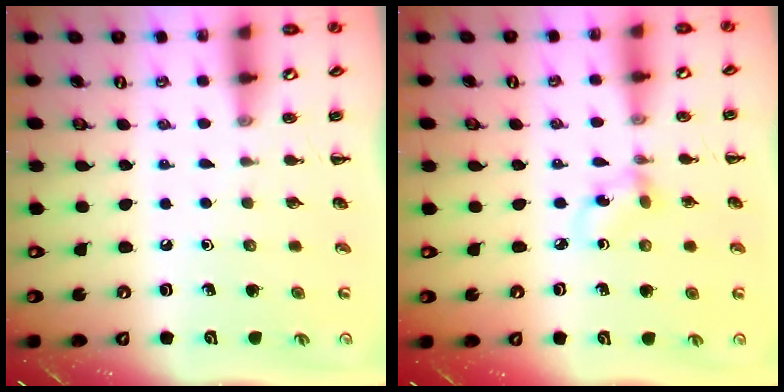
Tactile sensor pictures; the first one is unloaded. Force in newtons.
{"total": 2.9, "press": 2.9, "slide": 0.7}